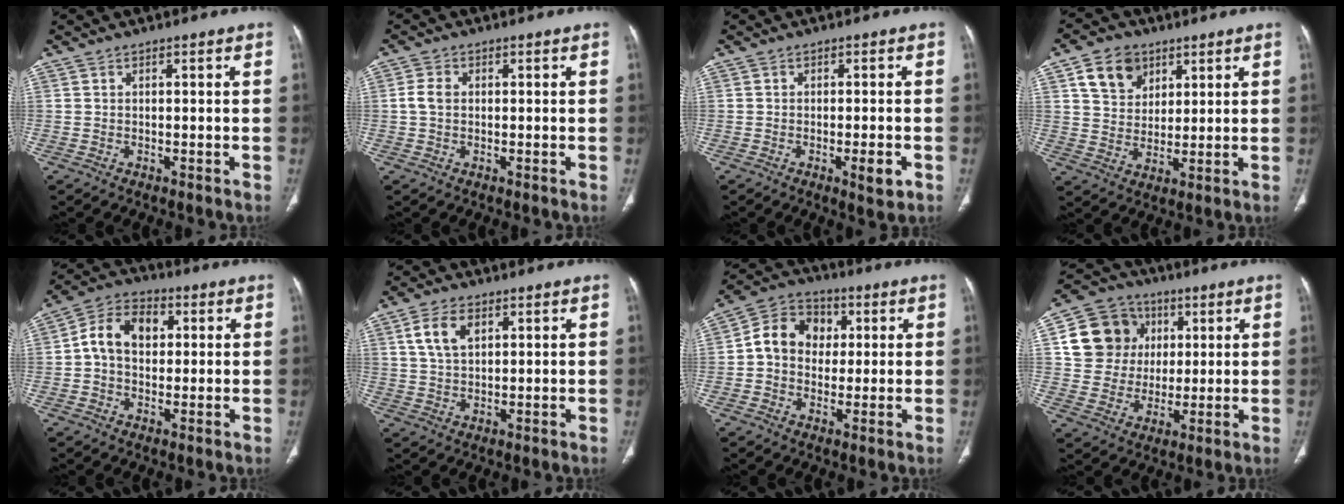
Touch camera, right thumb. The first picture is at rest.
{"total": 2.8, "force": [0.1, 2.0, 1.9], "torque": [-0.044, 0.005, -0.001]}
{"total": 3.7, "force": [-1.4, 0.9, 3.3], "torque": [-0.044, -0.002, -0.017]}
{"total": 9.2, "force": [4.5, 6.9, 4.0], "torque": [-0.045, -0.018, 0.085]}
{"total": 9.8, "force": [1.4, 7.1, 6.7], "torque": [-0.100, 0.022, 0.017]}
{"total": 6.4, "force": [2.7, 3.8, 4.5], "torque": [-0.081, -0.006, 0.054]}
{"total": 10.4, "force": [1.3, 8.7, 5.6], "torque": [-0.066, 0.019, 0.009]}
{"total": 13.8, "force": [3.5, 12.5, 4.7], "torque": [-0.058, 0.009, 0.064]}